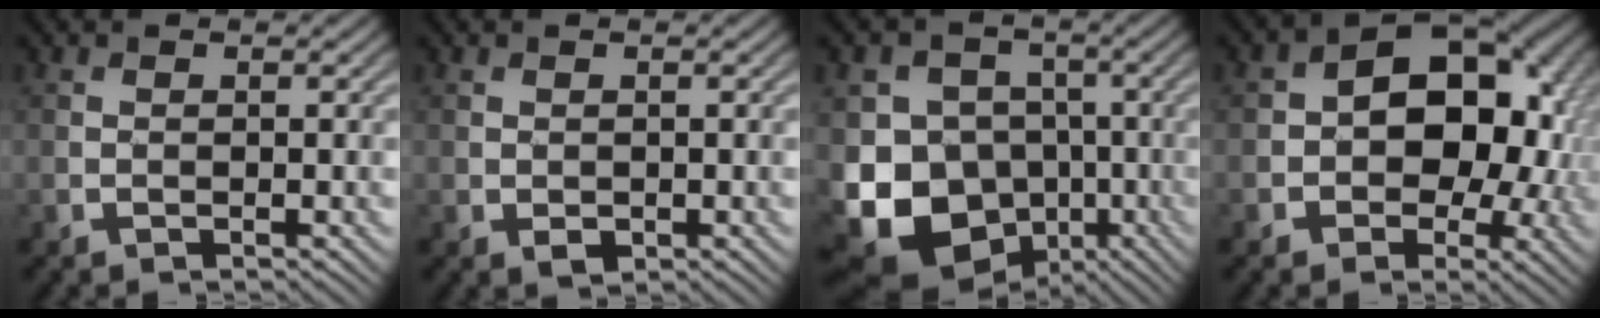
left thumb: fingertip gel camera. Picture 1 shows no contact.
{"total": 1.1, "force": [-0.3, 0.7, 0.8], "torque": [-0.012, -0.005, -0.002]}
{"total": 14.5, "force": [-4.5, 12.1, 6.7], "torque": [-0.154, -0.038, -0.095]}
{"total": 12.4, "force": [0.2, 8.5, 9.0], "torque": [-0.108, 0.006, -0.004]}